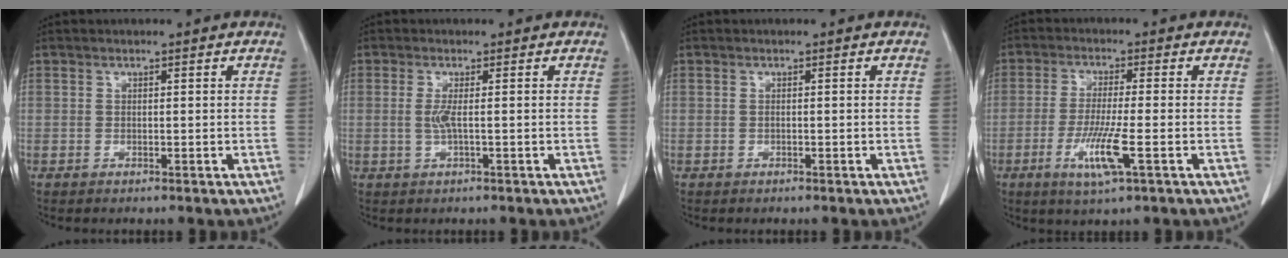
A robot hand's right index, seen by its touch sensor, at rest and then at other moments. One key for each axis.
{"total": 2.1, "fx": 0.0, "fy": -0.1, "fz": 2.1, "tx": -0.051, "ty": -0.003, "tz": 0.000}
{"total": 0.0}
{"total": 7.3, "fx": -2.6, "fy": -0.1, "fz": 6.8, "tx": -0.136, "ty": -0.020, "tz": -0.049}